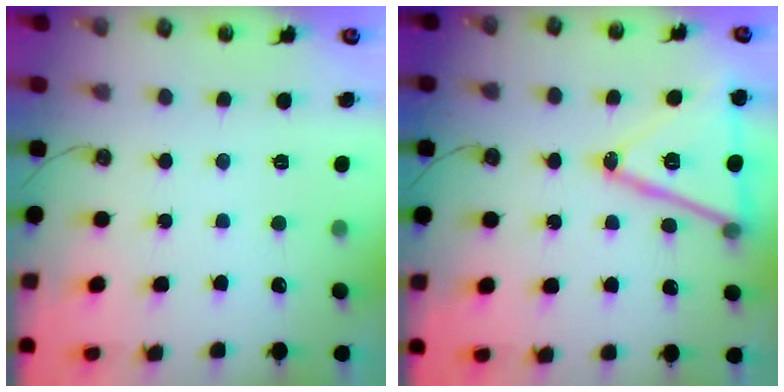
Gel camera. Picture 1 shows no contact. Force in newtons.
{"total": 17.5, "press": 17.2, "slide": 3.4}